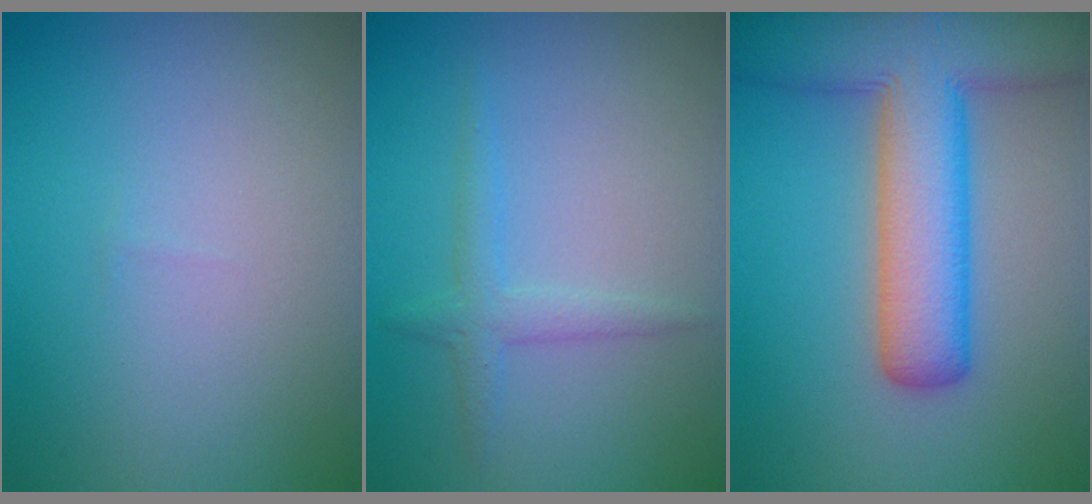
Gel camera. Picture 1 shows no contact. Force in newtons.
{"total": 1.8, "press": 1.7, "slide": 0.1}
{"total": 10.4, "press": 10.4, "slide": 0.6}